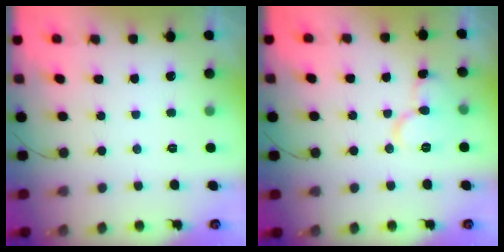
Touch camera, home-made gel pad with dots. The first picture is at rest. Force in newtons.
{"total": 9.9, "press": 9.9, "slide": 0.8}